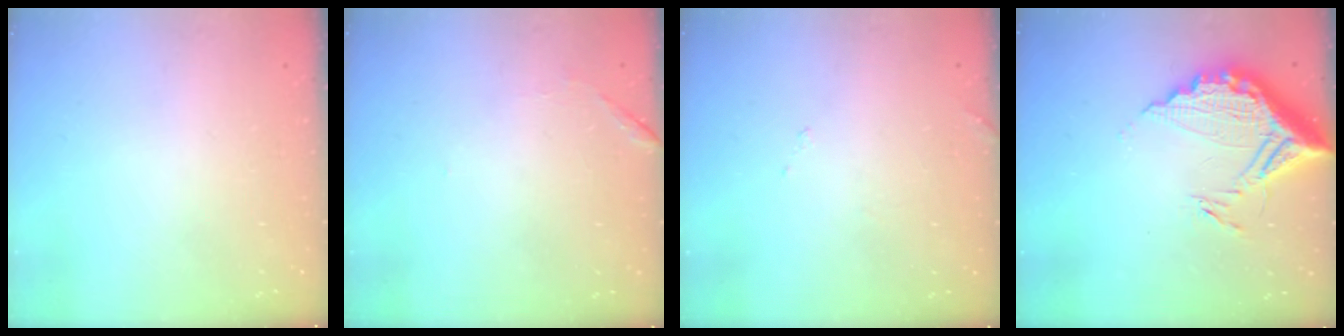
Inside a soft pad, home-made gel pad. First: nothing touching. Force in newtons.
{"total": 6.7, "press": 6.7, "slide": 0.3}
{"total": 7.3, "press": 7.3, "slide": 0.3}
{"total": 14.7, "press": 14.7, "slide": 1.2}